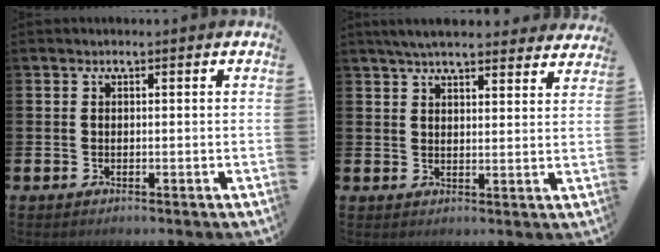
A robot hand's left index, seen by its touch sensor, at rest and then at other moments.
{"total": 5.3, "force": [5.0, 0.8, 1.6], "torque": [-0.039, -0.015, 0.091]}